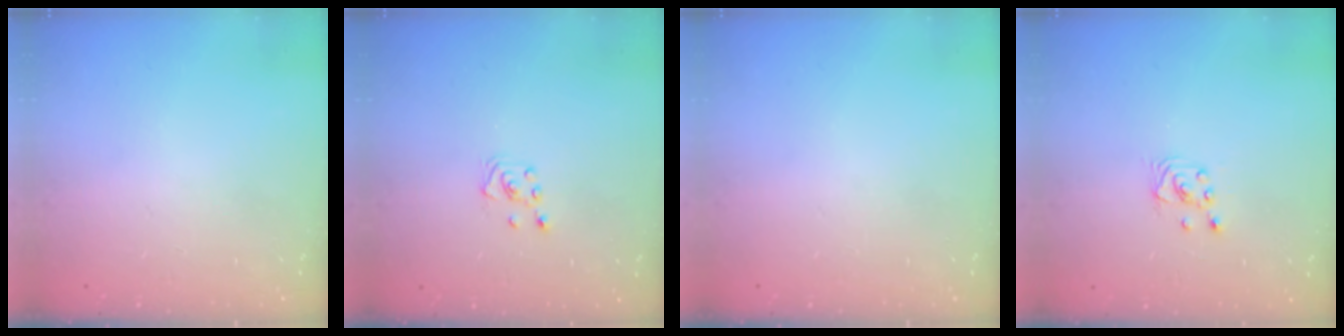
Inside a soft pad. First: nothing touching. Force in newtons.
{"total": 3.1, "press": 3.1, "slide": 0.3}
{"total": 0.0}
{"total": 1.6, "press": 1.6, "slide": 0.0}